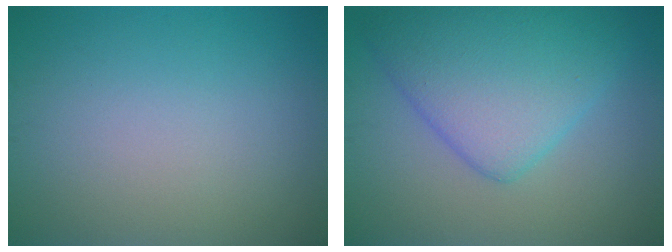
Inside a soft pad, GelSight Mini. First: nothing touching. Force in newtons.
{"total": 7.3, "press": 7.3, "slide": 0.2}